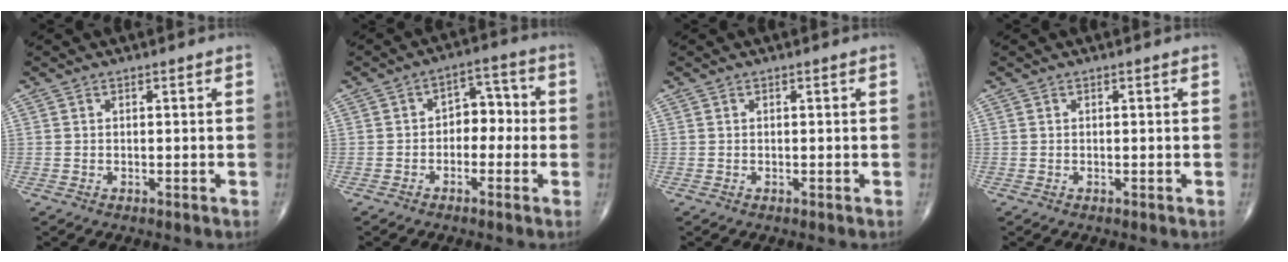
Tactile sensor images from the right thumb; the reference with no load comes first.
{"total": 6.0, "force": [-0.9, 4.2, 4.2], "torque": [-0.028, 0.031, -0.026]}
{"total": 0.0}
{"total": 0.0}